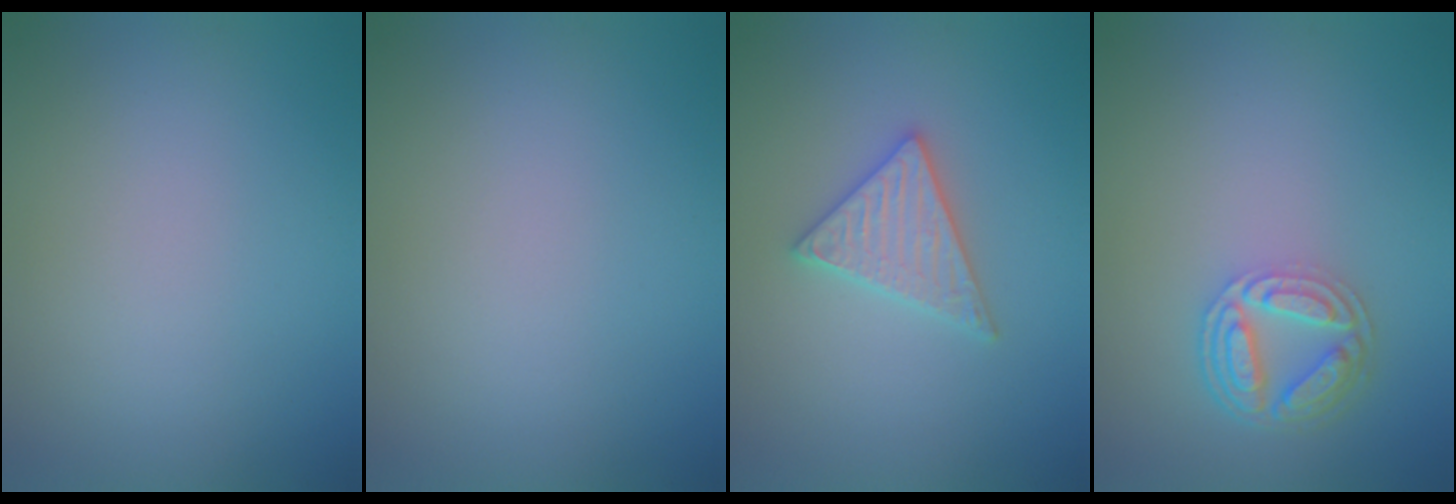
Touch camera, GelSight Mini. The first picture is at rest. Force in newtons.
{"total": 0.0}
{"total": 3.3, "press": 3.3, "slide": 0.5}
{"total": 4.3, "press": 3.4, "slide": 2.7}